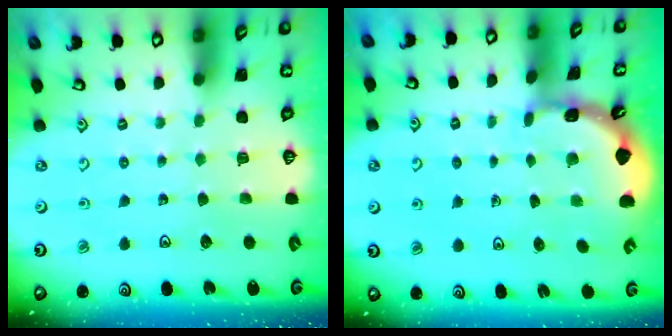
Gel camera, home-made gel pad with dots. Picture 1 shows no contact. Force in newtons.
{"total": 1.8, "press": 1.8, "slide": 0.1}